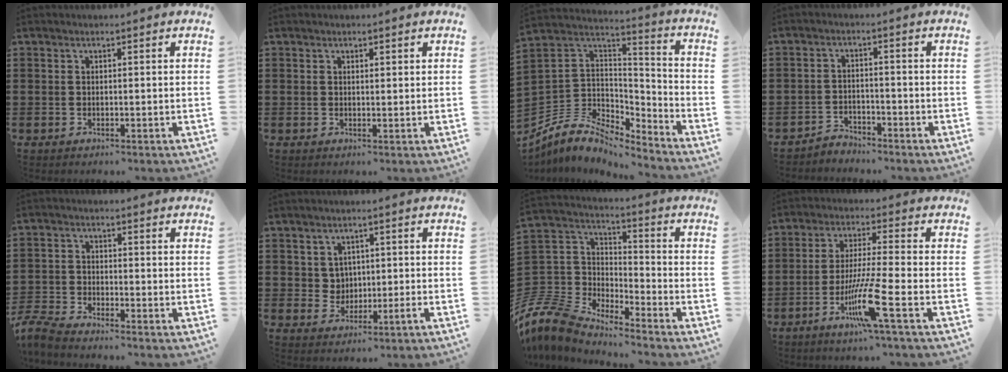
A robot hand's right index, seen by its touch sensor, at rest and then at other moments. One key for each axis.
{"total": 0.7, "fx": 0.4, "fy": 0.3, "fz": 0.4, "tx": -0.009, "ty": 0.003, "tz": 0.008}
{"total": 6.8, "fx": -4.6, "fy": 4.1, "fz": 2.8, "tx": -0.088, "ty": -0.005, "tz": -0.096}
{"total": 2.5, "fx": -2.5, "fy": 0.6, "fz": -0.2, "tx": -0.007, "ty": 0.003, "tz": -0.054}
{"total": 3.9, "fx": -3.9, "fy": 0.1, "fz": 0.8, "tx": -0.037, "ty": -0.009, "tz": -0.085}
{"total": 2.1, "fx": 0.4, "fy": 1.8, "fz": 1.1, "tx": -0.028, "ty": 0.003, "tz": 0.007}
{"total": 8.1, "fx": -7.6, "fy": 2.5, "fz": 1.7, "tx": -0.092, "ty": -0.014, "tz": -0.167}
{"total": 9.5, "fx": -4.5, "fy": -0.2, "fz": 8.4, "tx": -0.171, "ty": -0.016, "tz": -0.088}